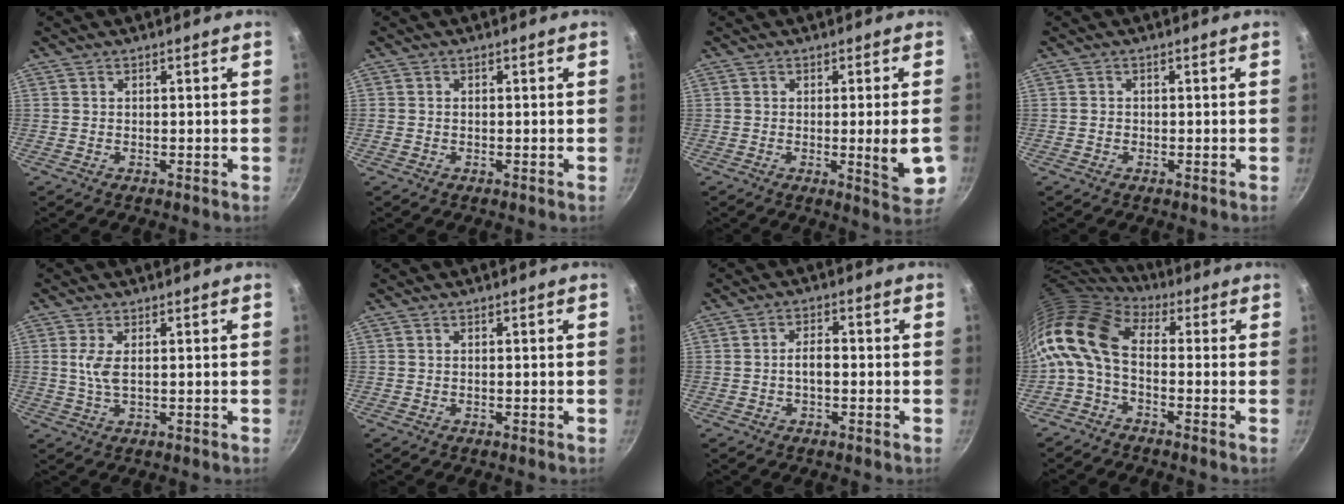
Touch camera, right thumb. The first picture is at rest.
{"total": 0.6, "force": [-0.1, 0.5, 0.2], "torque": [-0.004, 0.002, -0.003]}
{"total": 7.9, "force": [-1.1, 1.3, 7.7], "torque": [-0.099, -0.011, -0.013]}
{"total": 0.8, "force": [-0.3, 0.7, 0.1], "torque": [-0.001, 0.002, -0.006]}
{"total": 3.6, "force": [0.6, 1.4, 3.3], "torque": [-0.073, -0.001, 0.015]}
{"total": 0.0}
{"total": 3.3, "force": [-0.5, 1.7, 2.9], "torque": [-0.043, 0.017, -0.010]}
{"total": 12.3, "force": [-0.5, 7.3, 9.9], "torque": [-0.197, 0.020, -0.029]}